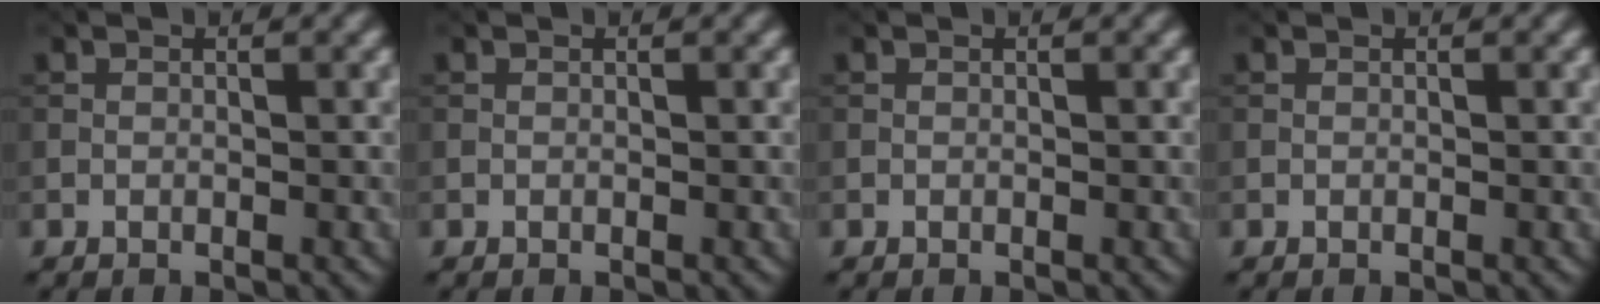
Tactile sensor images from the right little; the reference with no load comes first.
{"total": 0.0}
{"total": 0.0}
{"total": 0.0}